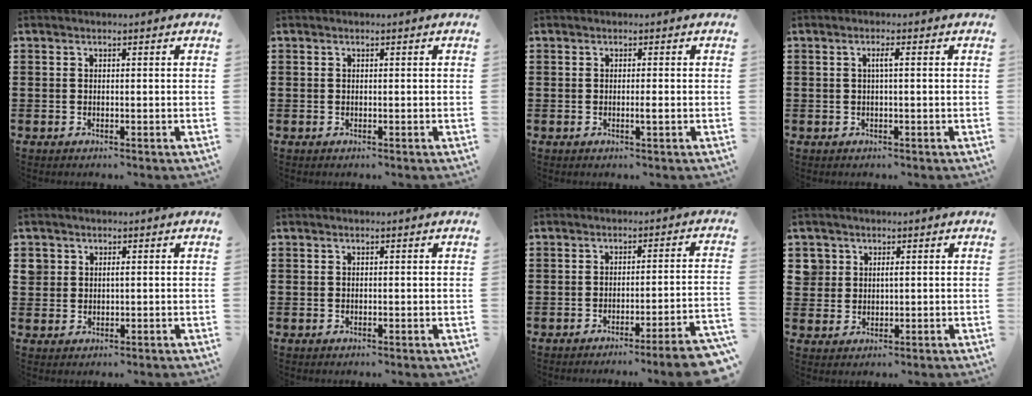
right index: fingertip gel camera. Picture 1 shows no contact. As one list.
[{"total": 0.0}, {"total": 1.3, "force": [-0.4, 0.0, 1.2], "torque": [-0.020, -0.005, -0.006]}, {"total": 1.2, "force": [0.1, 0.0, 1.2], "torque": [-0.023, -0.001, -0.001]}, {"total": 1.5, "force": [0.4, 1.3, 0.6], "torque": [-0.018, 0.006, 0.007]}, {"total": 0.0}, {"total": 4.6, "force": [-3.6, -0.6, 2.8], "torque": [-0.047, -0.017, -0.069]}, {"total": 2.4, "force": [0.9, 2.2, 0.7], "torque": [-0.025, 0.010, 0.016]}]